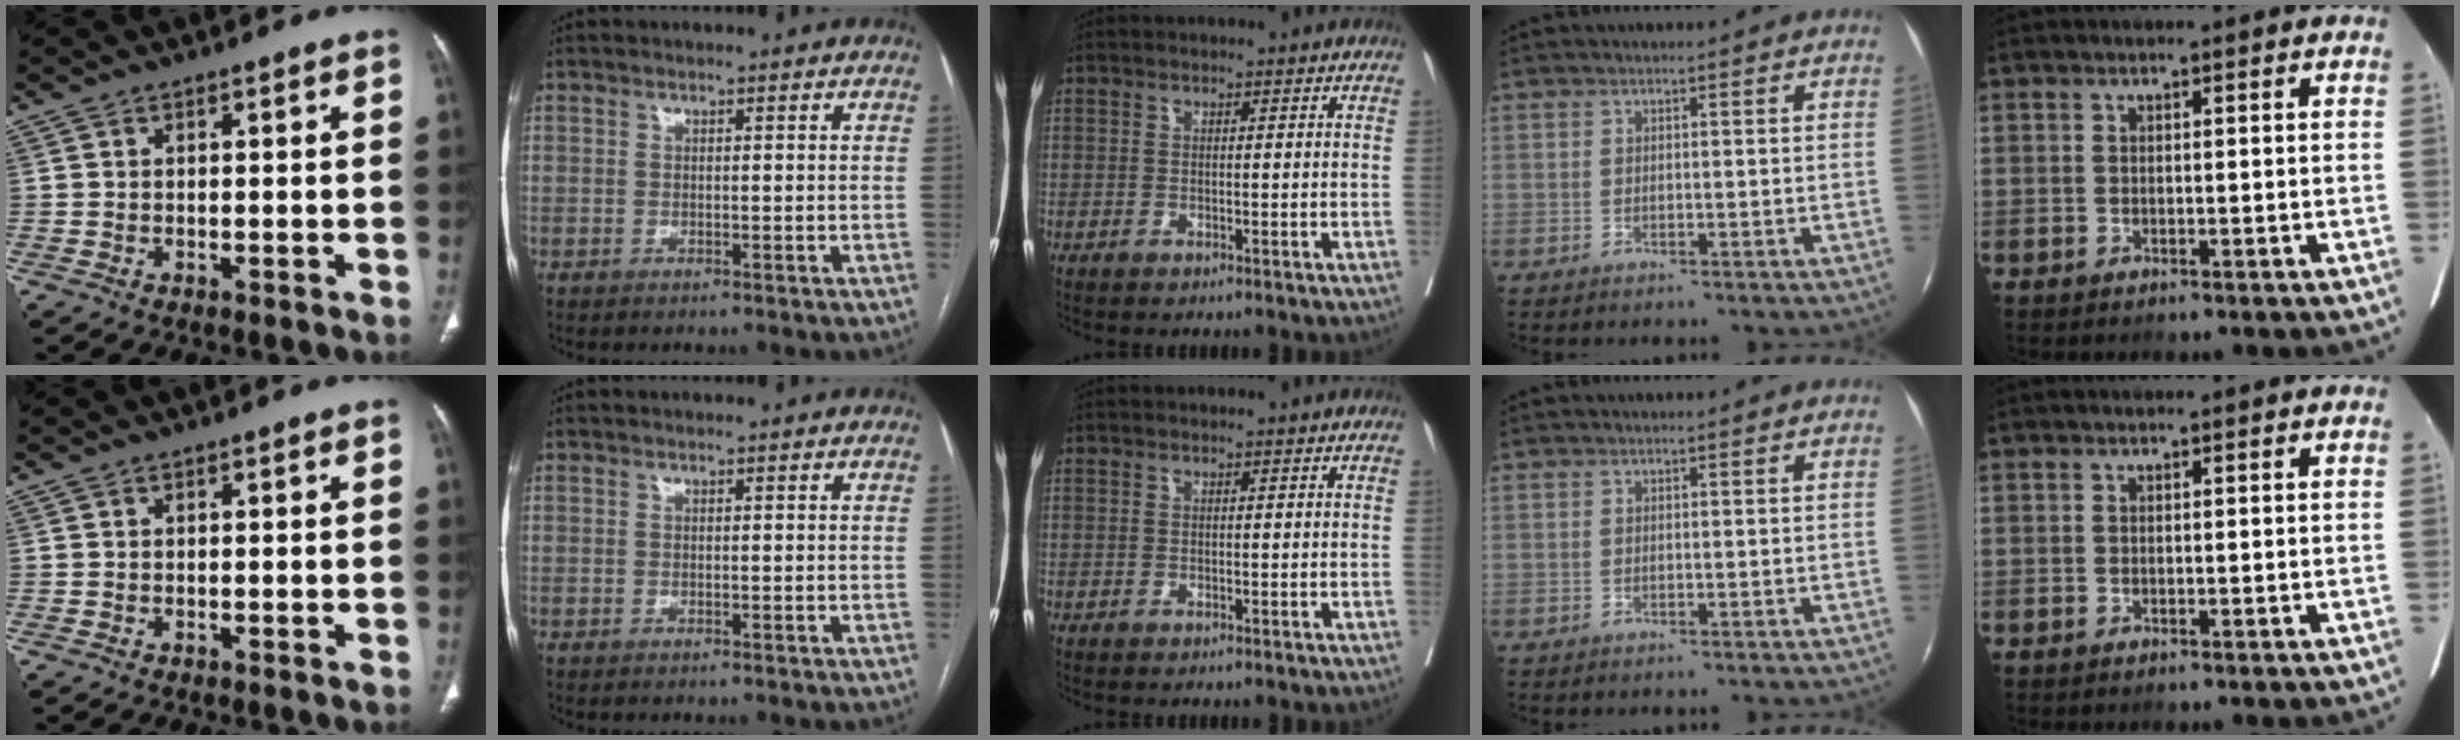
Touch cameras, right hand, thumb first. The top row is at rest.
{}